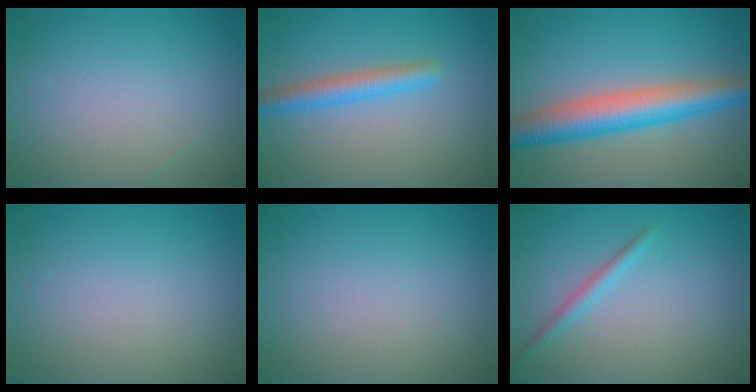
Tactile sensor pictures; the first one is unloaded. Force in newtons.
{"total": 2.8, "press": 2.8, "slide": 0.0}
{"total": 6.8, "press": 6.8, "slide": 0.1}
{"total": 0.0}
{"total": 0.0}
{"total": 1.4, "press": 1.4, "slide": 0.0}